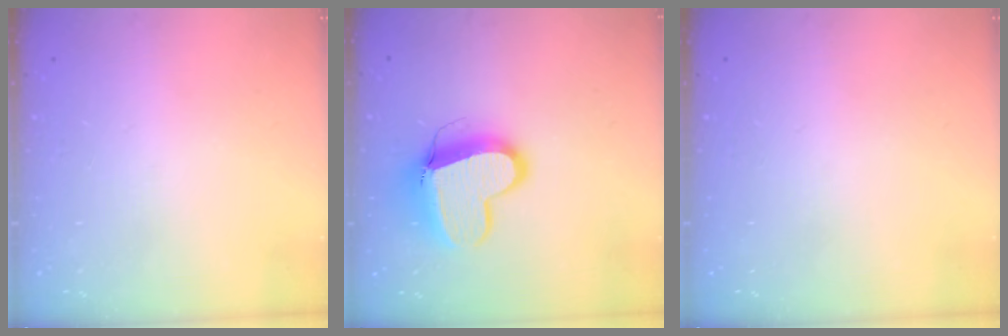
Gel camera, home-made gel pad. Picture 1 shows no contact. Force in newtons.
{"total": 15.6, "press": 15.5, "slide": 1.5}
{"total": 0.0}